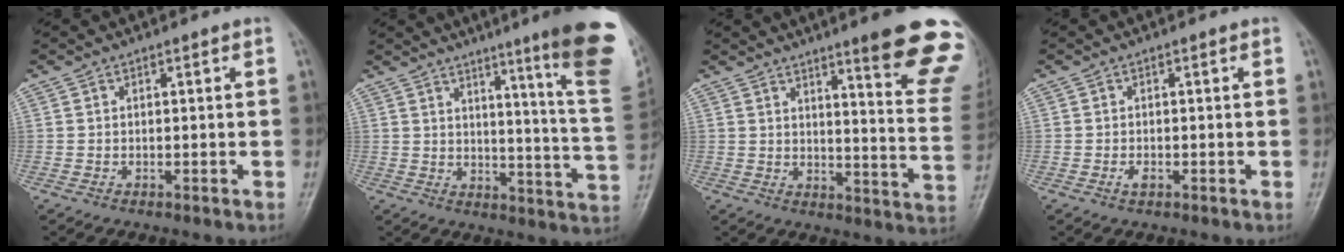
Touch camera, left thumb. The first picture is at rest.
{"total": 19.5, "force": [11.3, 0.5, 15.8], "torque": [-0.183, -0.077, 0.136]}
{"total": 18.3, "force": [12.2, 1.7, 13.5], "torque": [-0.140, -0.078, 0.152]}
{"total": 1.3, "force": [-0.4, 0.6, 1.0], "torque": [-0.017, 0.005, -0.006]}